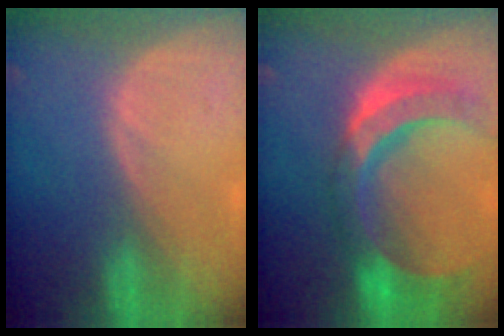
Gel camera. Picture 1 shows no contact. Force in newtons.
{"total": 11.5, "press": 9.8, "slide": 5.9}